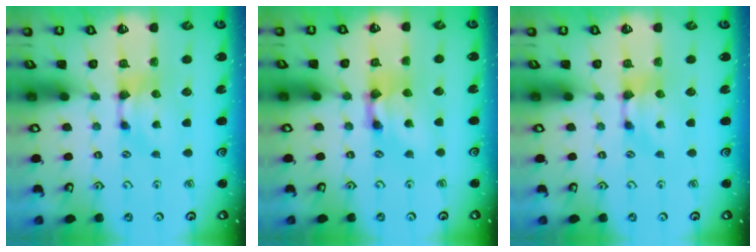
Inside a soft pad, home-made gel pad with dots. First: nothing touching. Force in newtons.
{"total": 3.4, "press": 3.4, "slide": 0.2}
{"total": 0.0}